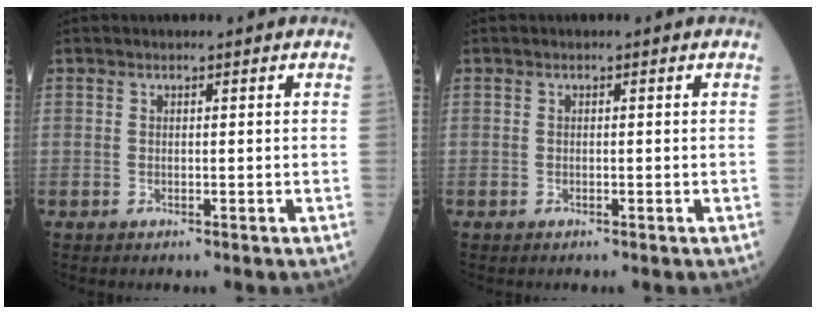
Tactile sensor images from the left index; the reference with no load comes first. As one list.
[{"total": 0.0}]